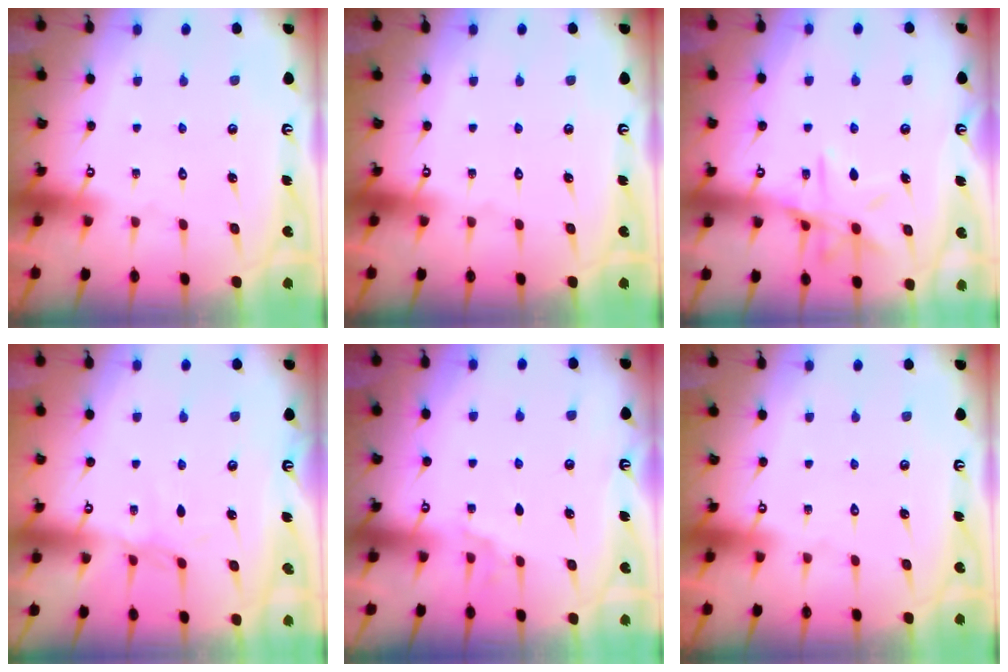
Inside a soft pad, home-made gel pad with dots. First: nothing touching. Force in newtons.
{"total": 0.0}
{"total": 11.9, "press": 11.8, "slide": 0.9}
{"total": 1.7, "press": 1.6, "slide": 0.4}
{"total": 4.3, "press": 3.6, "slide": 2.4}
{"total": 0.0}